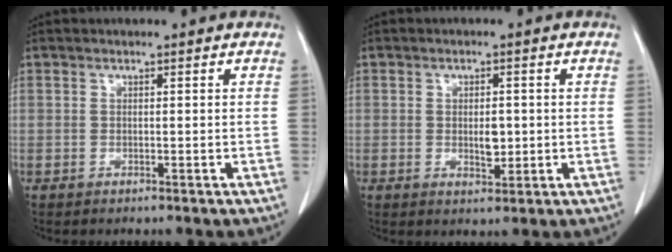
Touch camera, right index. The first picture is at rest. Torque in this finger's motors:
{"motor_torque": [0.11, 0.08, 0.05, 0.04]}